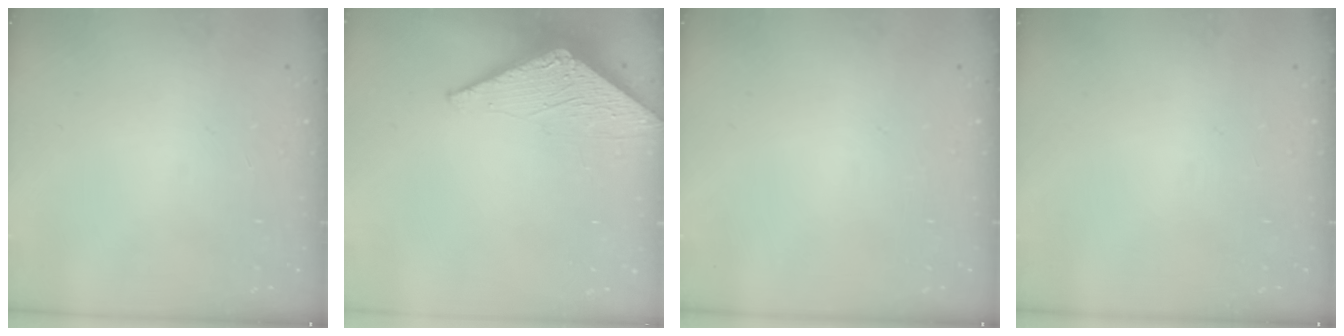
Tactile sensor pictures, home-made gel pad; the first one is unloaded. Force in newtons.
{"total": 2.8, "press": 2.8, "slide": 0.2}
{"total": 0.0}
{"total": 0.0}